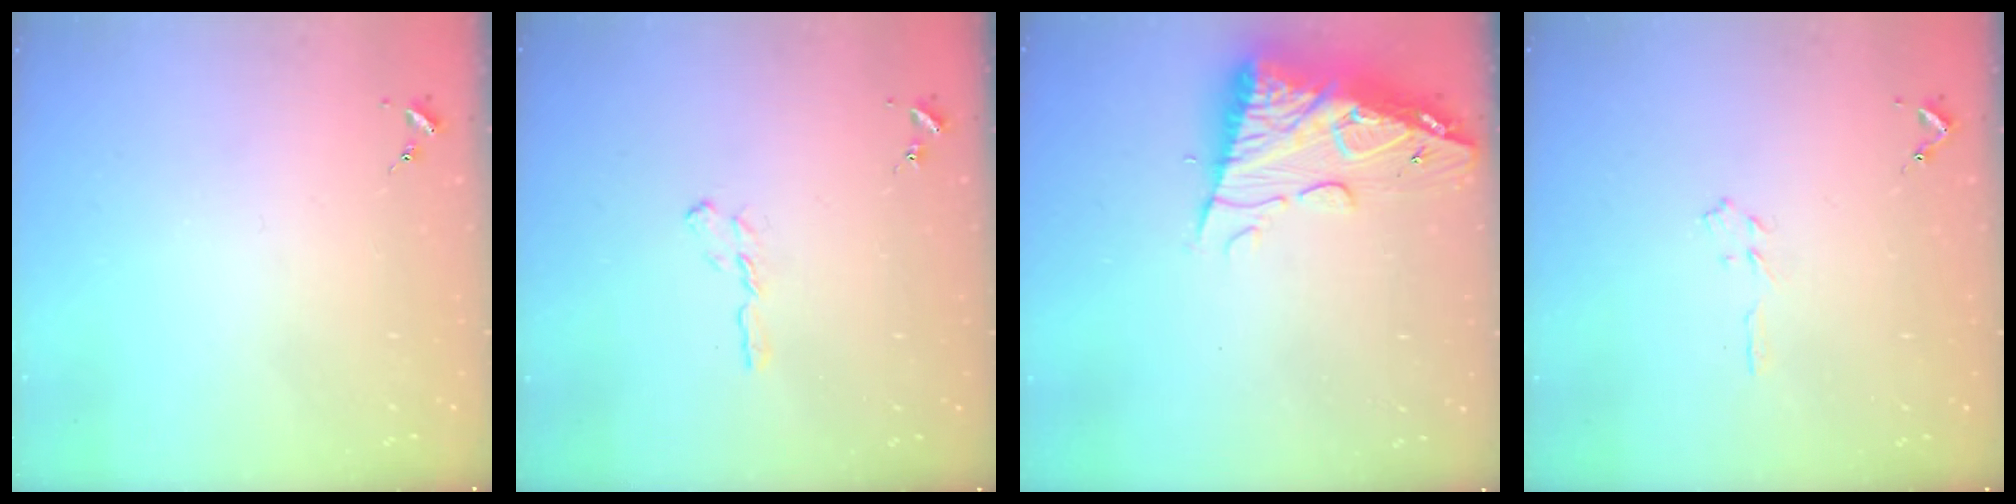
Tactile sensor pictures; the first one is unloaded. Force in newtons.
{"total": 4.9, "press": 4.8, "slide": 0.9}
{"total": 13.1, "press": 13.1, "slide": 1.3}
{"total": 3.1, "press": 3.1, "slide": 0.3}